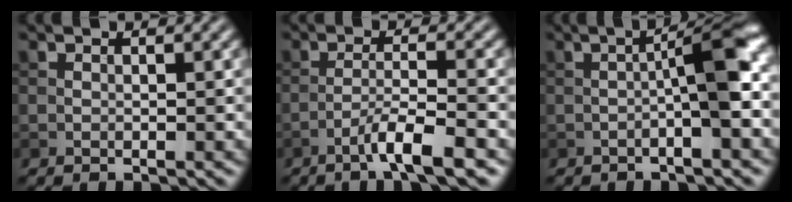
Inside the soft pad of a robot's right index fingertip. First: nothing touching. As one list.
[{"total": 4.2, "force": [-2.6, 0.2, 3.3], "torque": [-0.056, 0.009, -0.057]}, {"total": 5.1, "force": [-0.7, 0.6, 5.0], "torque": [-0.078, 0.018, -0.019]}]